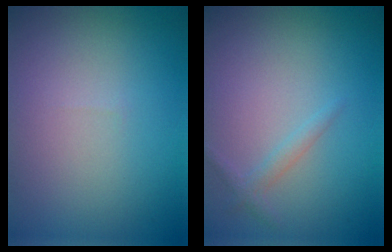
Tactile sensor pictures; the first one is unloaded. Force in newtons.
{"total": 1.1, "press": 1.1, "slide": 0.0}